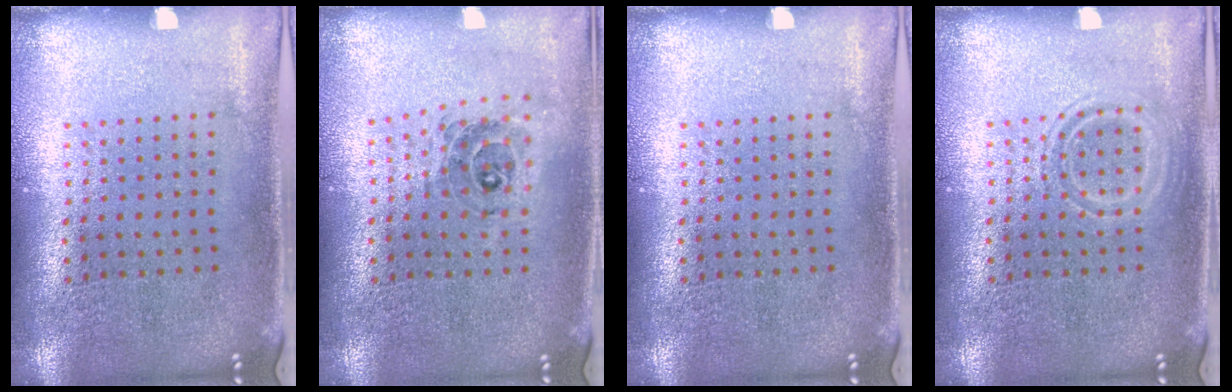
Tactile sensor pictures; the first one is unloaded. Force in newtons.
{"total": 0.7, "press": 0.7, "slide": 0.2}
{"total": 0.0}
{"total": 1.7, "press": 1.7, "slide": 0.2}